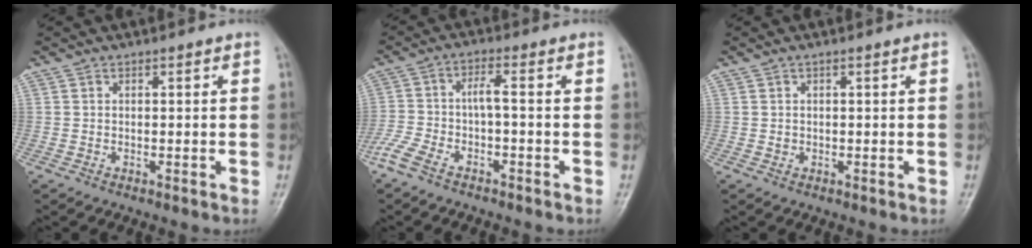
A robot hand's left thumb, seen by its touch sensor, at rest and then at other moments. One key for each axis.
{"total": 6.7, "fx": -3.3, "fy": 1.4, "fz": 5.6, "tx": -0.139, "ty": 0.026, "tz": -0.063}
{"total": 0.7, "fx": 0.2, "fy": 0.4, "fz": 0.6, "tx": -0.009, "ty": 0.006, "tz": 0.008}